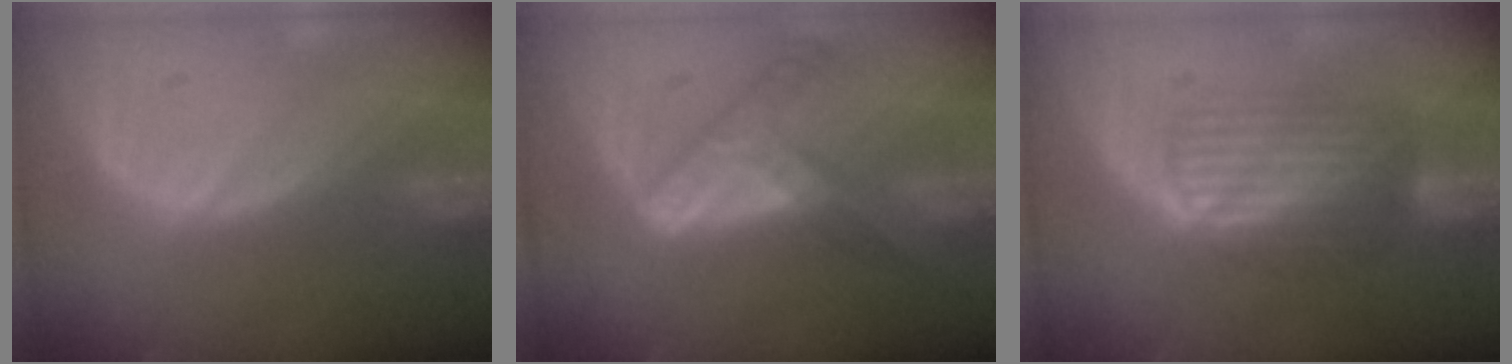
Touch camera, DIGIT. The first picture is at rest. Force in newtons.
{"total": 7.3, "press": 6.2, "slide": 3.9}
{"total": 6.6, "press": 6.3, "slide": 1.9}